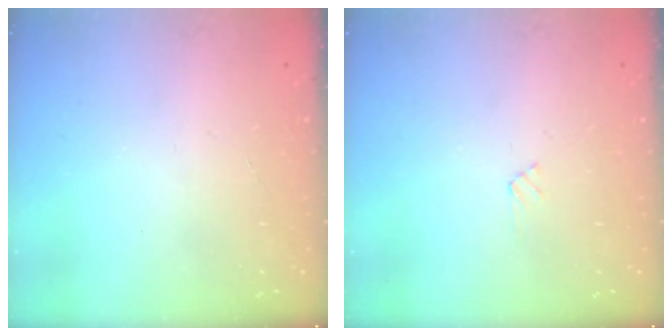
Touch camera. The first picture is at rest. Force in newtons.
{"total": 2.7, "press": 2.7, "slide": 0.3}